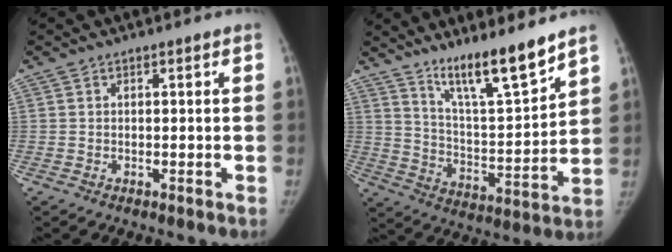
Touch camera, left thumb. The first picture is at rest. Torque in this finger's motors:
{"motor_torque": [0.45, -0.36, 1.36, -1.42, 0.02]}